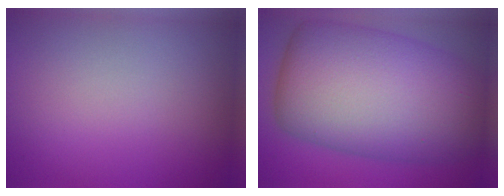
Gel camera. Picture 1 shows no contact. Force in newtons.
{"total": 15.7, "press": 15.7, "slide": 0.2}